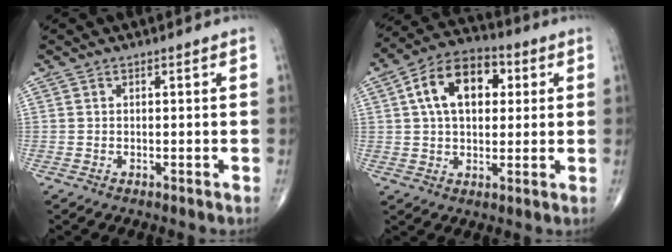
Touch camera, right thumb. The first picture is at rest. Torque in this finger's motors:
{"motor_torque": [0.44, 2.47, 1.34, 0.61, 0.09]}